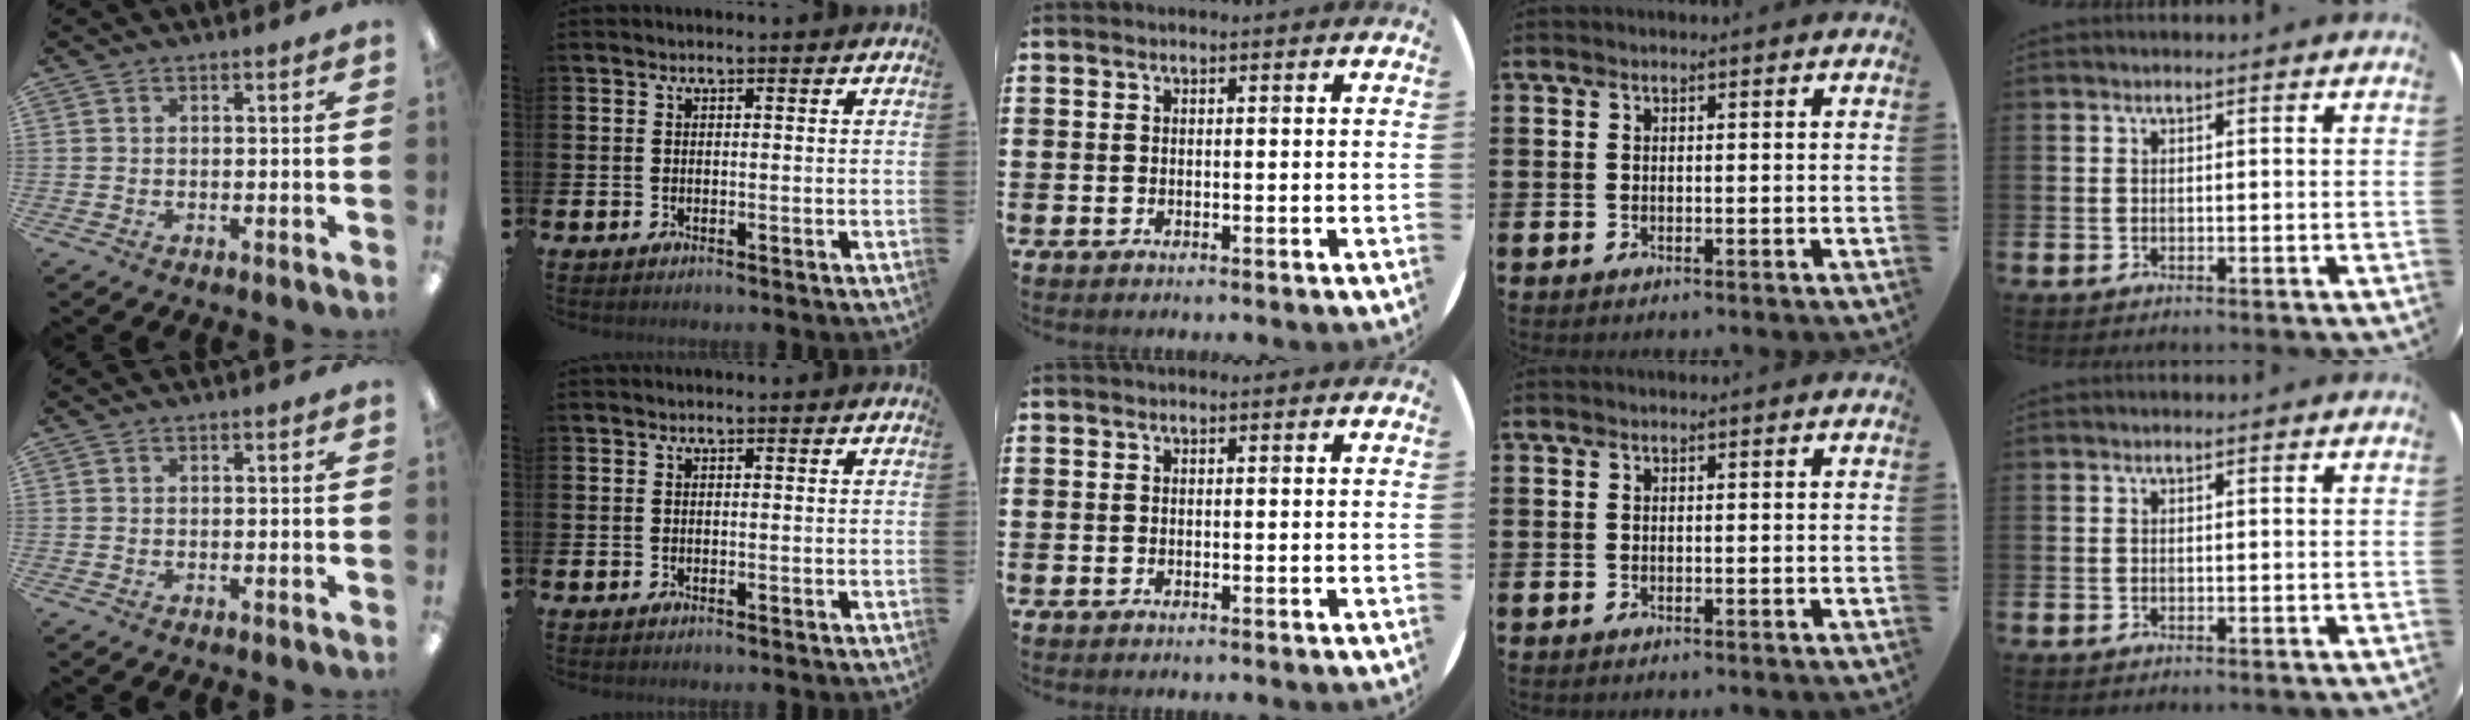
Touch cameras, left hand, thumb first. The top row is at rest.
{}